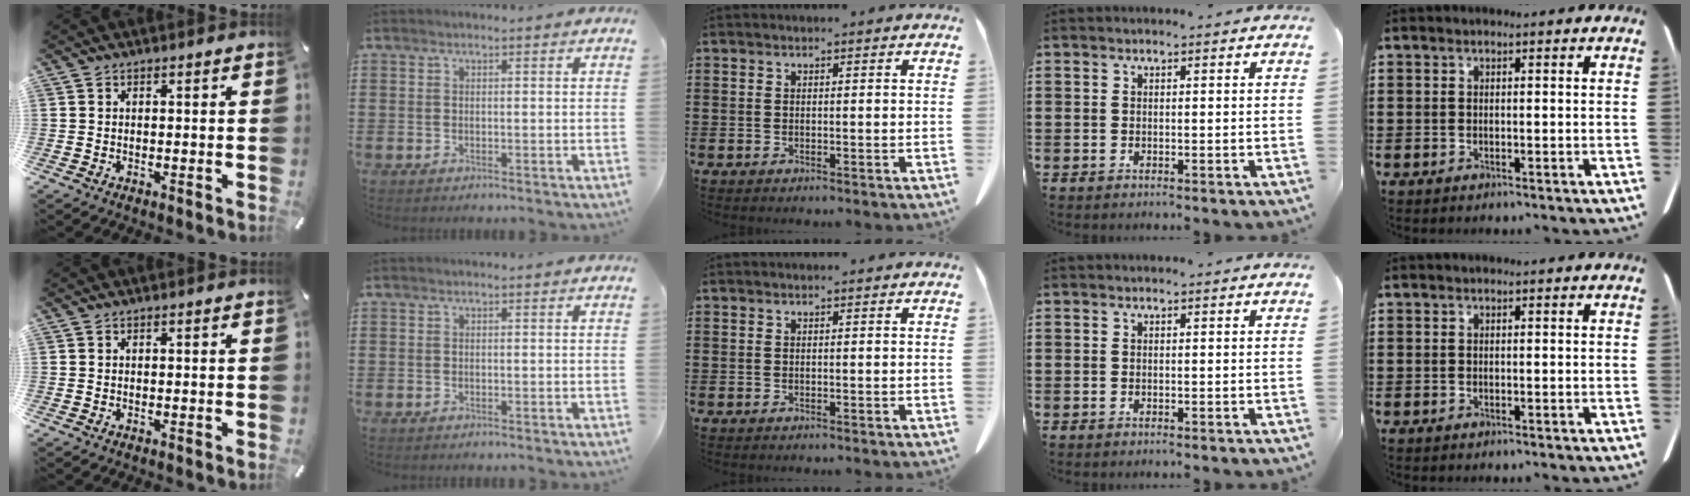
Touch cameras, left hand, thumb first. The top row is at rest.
{}